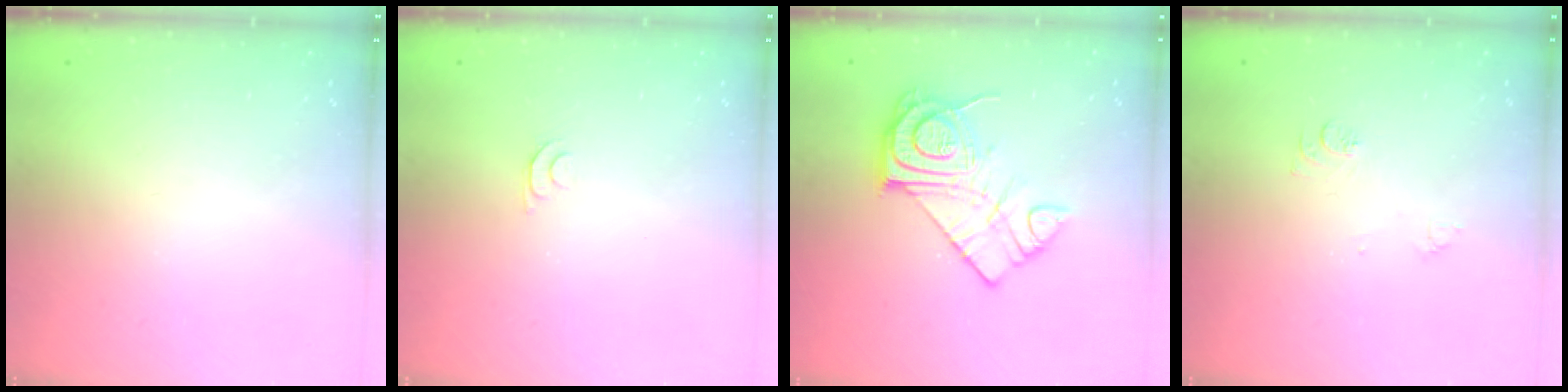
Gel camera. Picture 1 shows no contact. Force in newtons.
{"total": 4.8, "press": 4.7, "slide": 0.6}
{"total": 14.3, "press": 14.3, "slide": 0.7}
{"total": 7.4, "press": 7.3, "slide": 0.8}